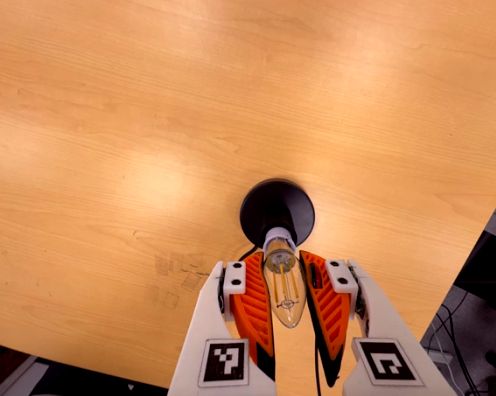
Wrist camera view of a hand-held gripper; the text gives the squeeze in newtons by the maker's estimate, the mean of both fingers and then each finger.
{"total": 21.0, "left": 22.8, "right": 19.3}